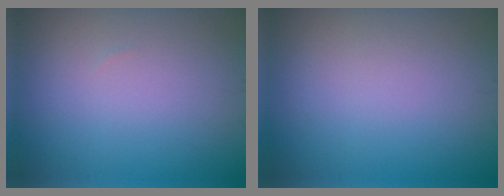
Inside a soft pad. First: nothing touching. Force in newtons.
{"total": 0.0}